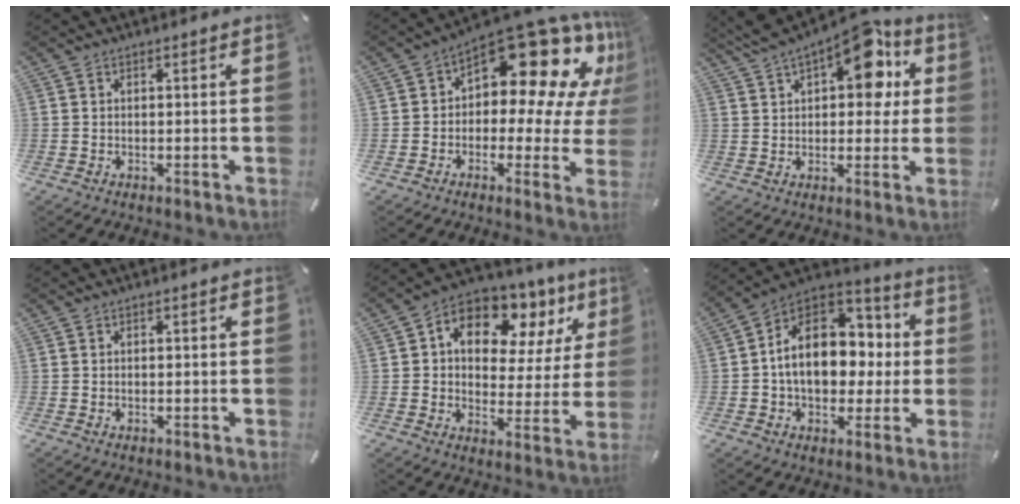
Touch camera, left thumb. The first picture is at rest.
{"total": 17.8, "force": [9.6, 9.2, 11.8], "torque": [-0.157, -0.084, 0.159]}
{"total": 15.1, "force": [7.9, 7.5, 10.4], "torque": [-0.149, -0.036, 0.134]}
{"total": 0.0}
{"total": 11.3, "force": [6.1, 7.6, 5.8], "torque": [-0.094, -0.048, 0.107]}
{"total": 16.6, "force": [0.4, 12.9, 10.5], "torque": [-0.166, 0.002, 0.011]}